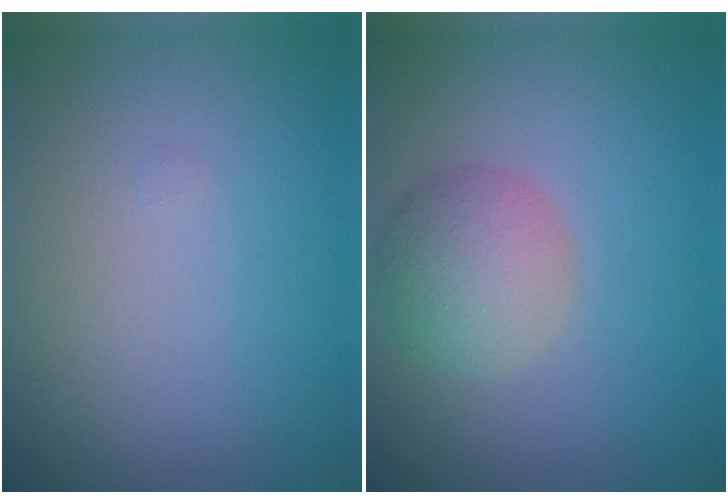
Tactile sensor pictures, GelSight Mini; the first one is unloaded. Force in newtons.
{"total": 4.1, "press": 4.1, "slide": 0.3}